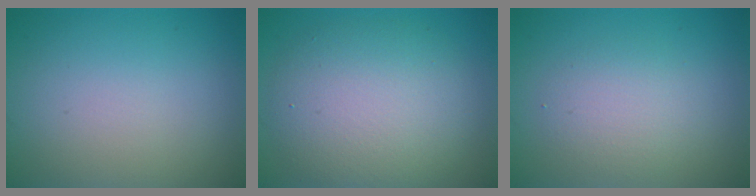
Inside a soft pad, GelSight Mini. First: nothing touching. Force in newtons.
{"total": 7.4, "press": 7.4, "slide": 0.4}
{"total": 2.6, "press": 2.6, "slide": 0.2}